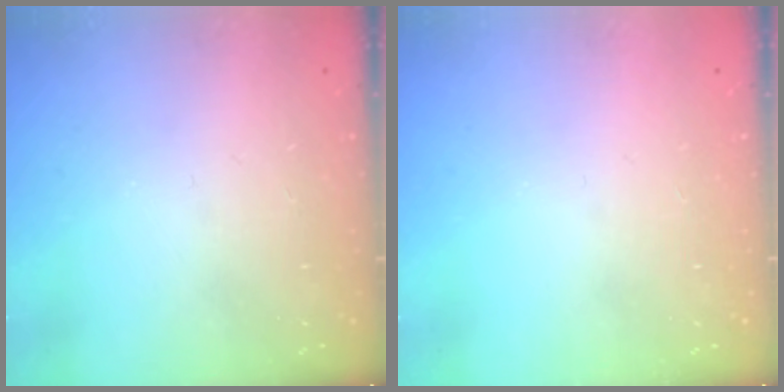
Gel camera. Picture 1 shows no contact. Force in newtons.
{"total": 0.0}